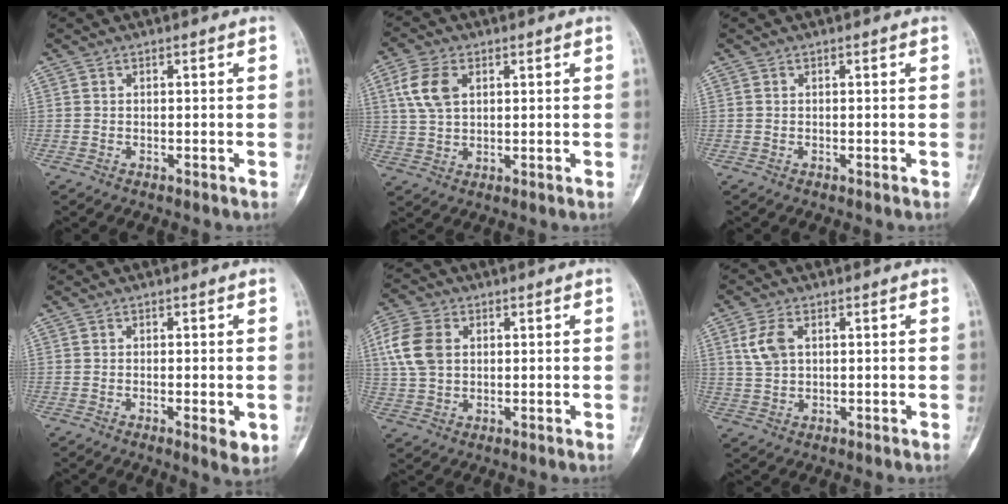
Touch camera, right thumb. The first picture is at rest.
{"total": 7.4, "force": [2.4, 4.5, 5.3], "torque": [-0.109, 0.003, 0.050]}
{"total": 0.0}
{"total": 3.7, "force": [-0.8, 1.1, 3.4], "torque": [-0.045, -0.009, -0.011]}
{"total": 9.0, "force": [1.9, 6.4, 6.0], "torque": [-0.126, 0.007, 0.037]}
{"total": 5.2, "force": [1.6, 3.1, 3.9], "torque": [-0.081, 0.004, 0.035]}